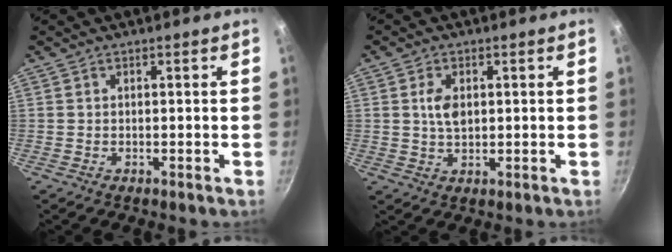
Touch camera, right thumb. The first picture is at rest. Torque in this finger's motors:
{"motor_torque": [0.84, 0.79, 0.49, 0.25, 0.01]}